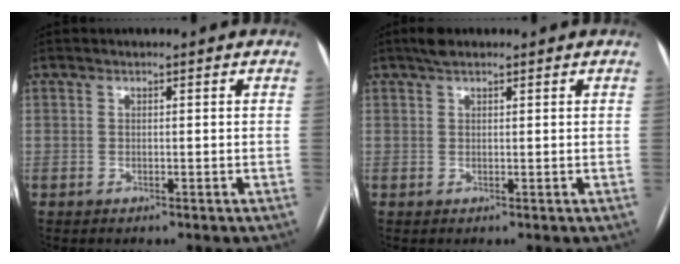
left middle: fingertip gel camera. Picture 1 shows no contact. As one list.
[{"total": 2.1, "force": [1.6, 0.7, 1.2], "torque": [-0.023, 0.015, 0.028]}]